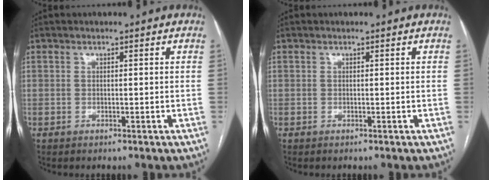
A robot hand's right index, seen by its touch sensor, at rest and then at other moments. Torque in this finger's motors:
{"motor_torque": [0.35, 0.09, -0.02, 0.00]}